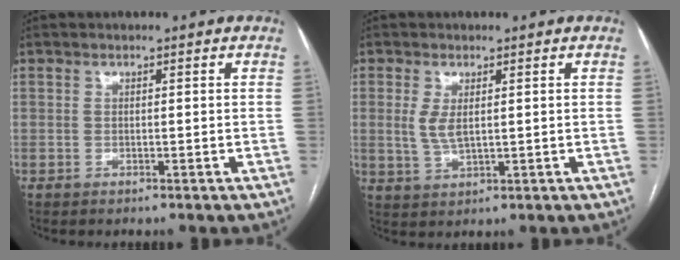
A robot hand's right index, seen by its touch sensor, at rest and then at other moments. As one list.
[{"total": 3.5, "force": [0.7, 1.3, 3.1], "torque": [-0.071, -0.003, 0.023]}]